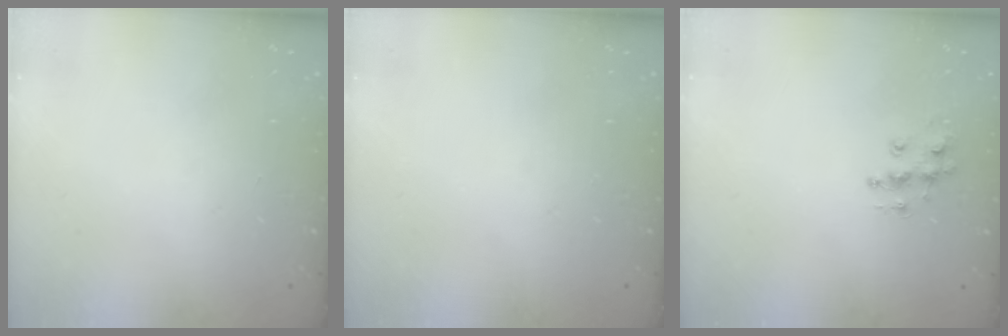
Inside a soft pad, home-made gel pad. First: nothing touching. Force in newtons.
{"total": 0.0}
{"total": 9.0, "press": 9.0, "slide": 0.5}